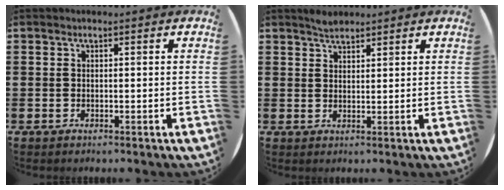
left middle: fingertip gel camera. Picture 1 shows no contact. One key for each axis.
{"total": 2.0, "fx": 1.9, "fy": 0.5, "fz": 0.4, "tx": -0.010, "ty": 0.003, "tz": 0.036}